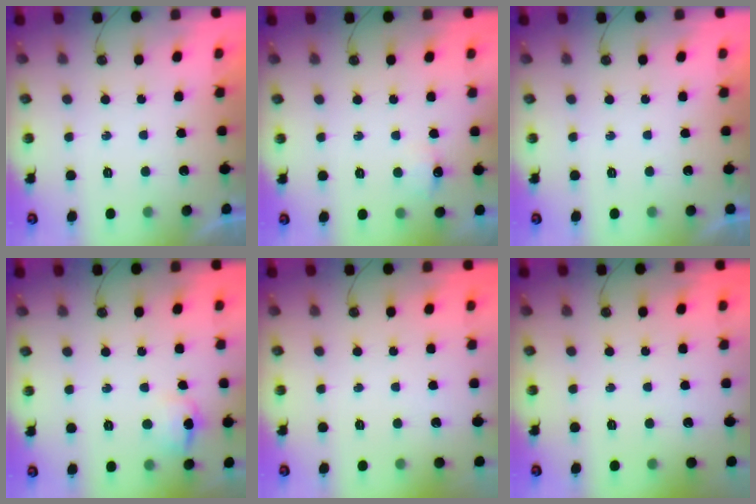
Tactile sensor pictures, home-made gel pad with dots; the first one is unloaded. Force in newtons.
{"total": 5.4, "press": 5.3, "slide": 1.3}
{"total": 0.0}
{"total": 9.1, "press": 9.1, "slide": 0.9}
{"total": 0.0}
{"total": 0.0}